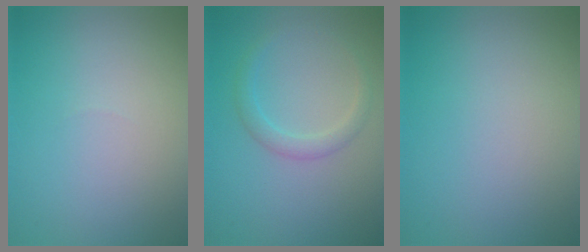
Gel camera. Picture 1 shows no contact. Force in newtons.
{"total": 1.7, "press": 1.7, "slide": 0.1}
{"total": 0.0}